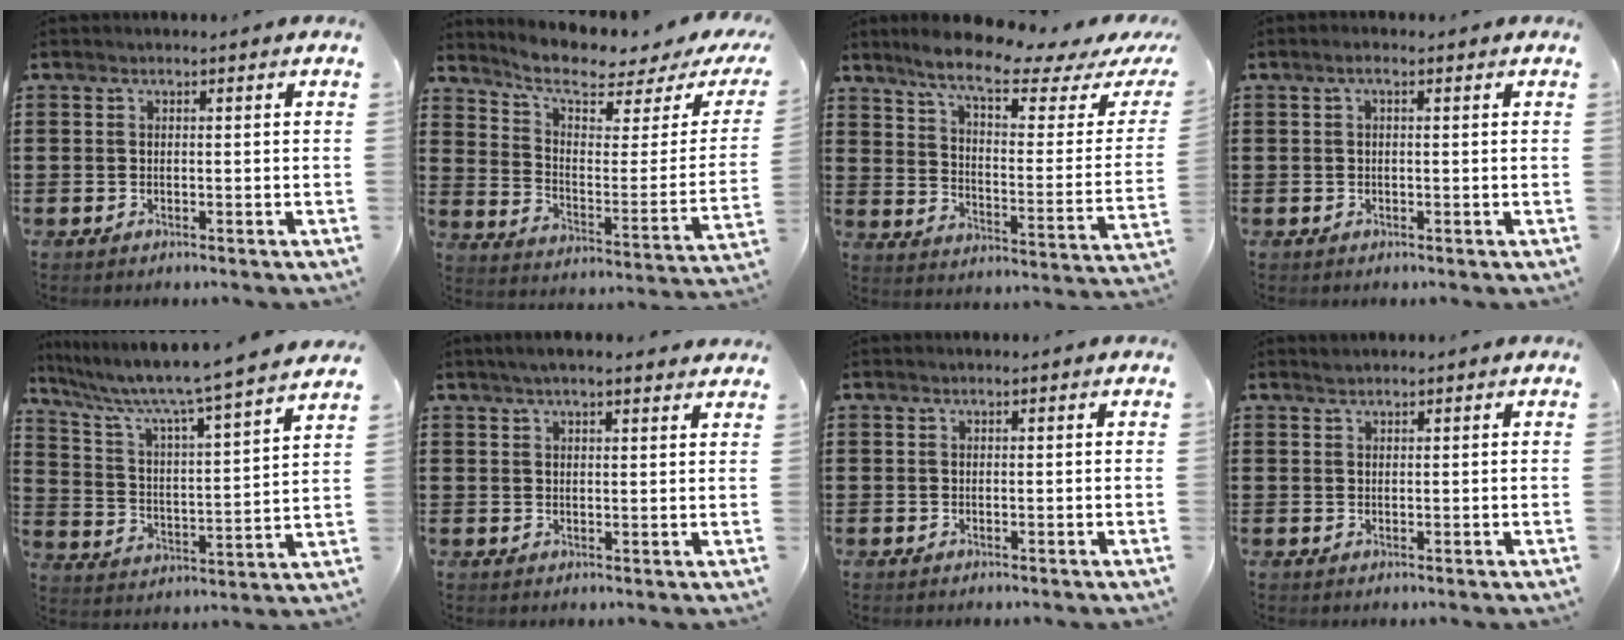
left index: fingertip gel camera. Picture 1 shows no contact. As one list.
[{"total": 6.3, "force": [5.0, 1.4, 3.5], "torque": [-0.088, -0.042, 0.081]}, {"total": 9.7, "force": [7.5, 1.1, 6.1], "torque": [-0.133, -0.045, 0.124]}, {"total": 1.1, "force": [-0.1, 0.3, 1.0], "torque": [-0.021, 0.000, -0.002]}, {"total": 6.6, "force": [5.7, -0.5, 3.2], "torque": [-0.090, -0.053, 0.086]}, {"total": 2.9, "force": [2.4, 0.6, 1.6], "torque": [-0.036, 0.006, 0.044]}, {"total": 0.0}, {"total": 0.8, "force": [0.8, 0.1, 0.3], "torque": [-0.006, 0.000, 0.015]}]